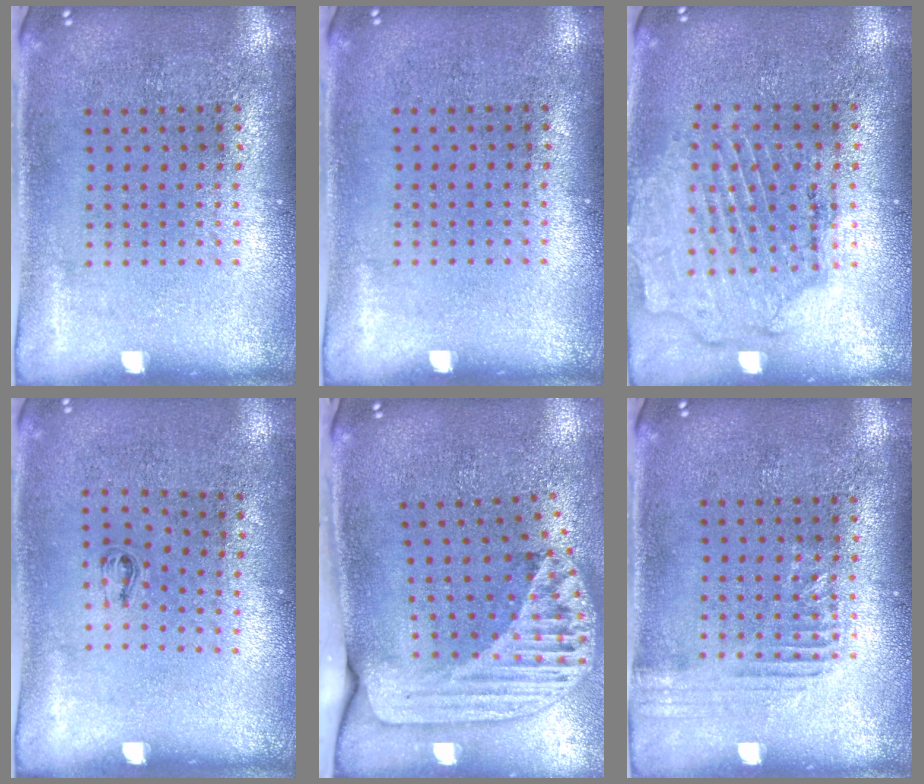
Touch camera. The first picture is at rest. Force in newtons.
{"total": 0.0}
{"total": 1.6, "press": 1.6, "slide": 0.4}
{"total": 0.5, "press": 0.3, "slide": 0.5}
{"total": 2.7, "press": 1.8, "slide": 1.9}
{"total": 1.3, "press": 1.3, "slide": 0.2}